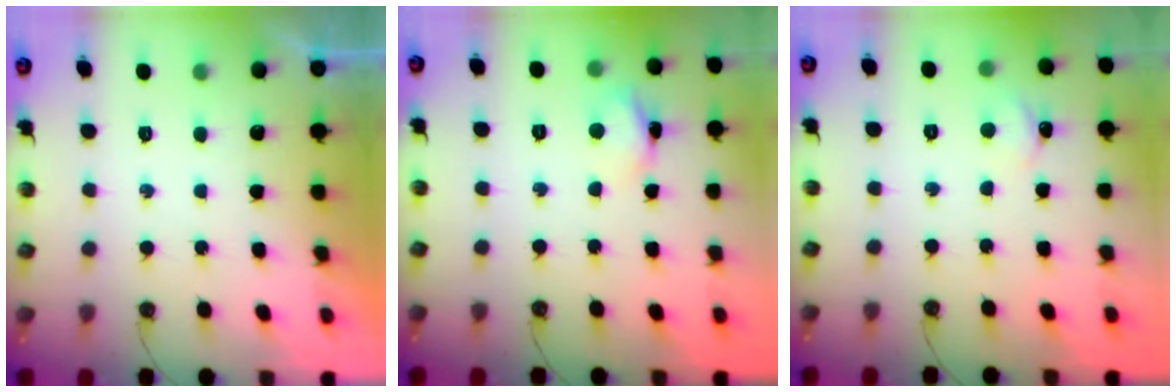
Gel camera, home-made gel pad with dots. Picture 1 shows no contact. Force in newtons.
{"total": 5.6, "press": 5.6, "slide": 0.5}
{"total": 2.4, "press": 2.4, "slide": 0.3}